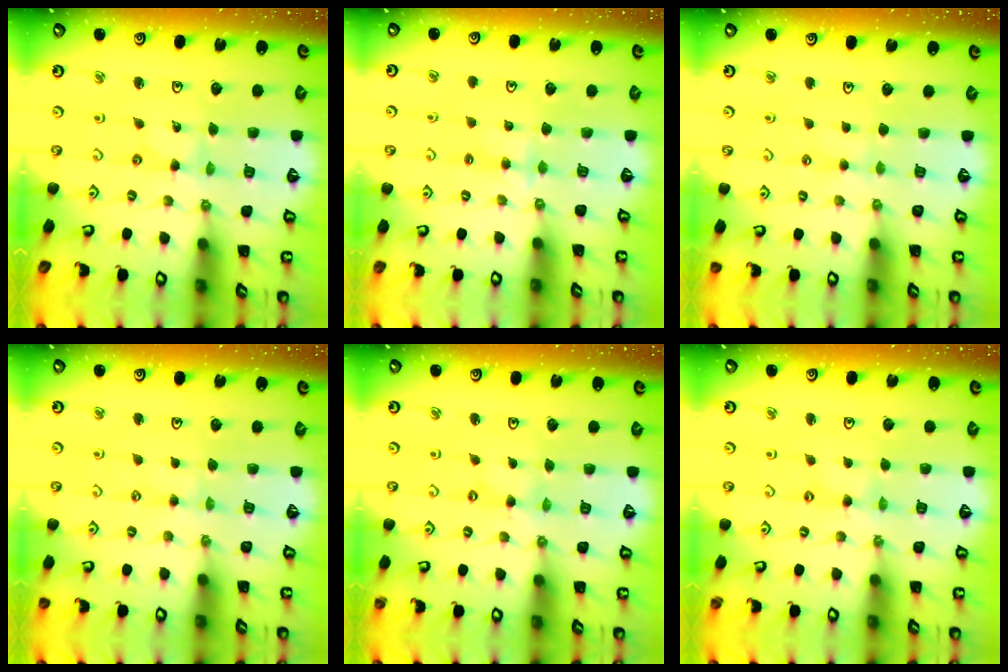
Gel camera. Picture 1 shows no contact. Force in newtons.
{"total": 2.6, "press": 2.5, "slide": 0.4}
{"total": 2.0, "press": 2.0, "slide": 0.4}
{"total": 0.0}
{"total": 0.0}
{"total": 0.0}